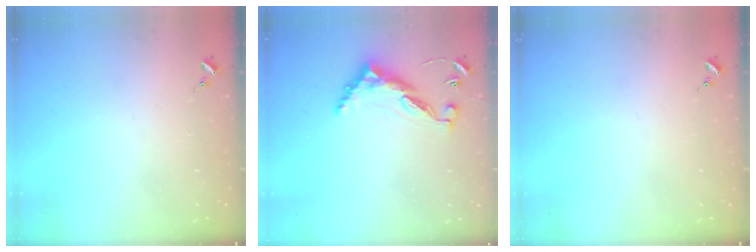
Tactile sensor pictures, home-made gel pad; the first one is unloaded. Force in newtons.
{"total": 9.8, "press": 9.7, "slide": 1.0}
{"total": 0.0}